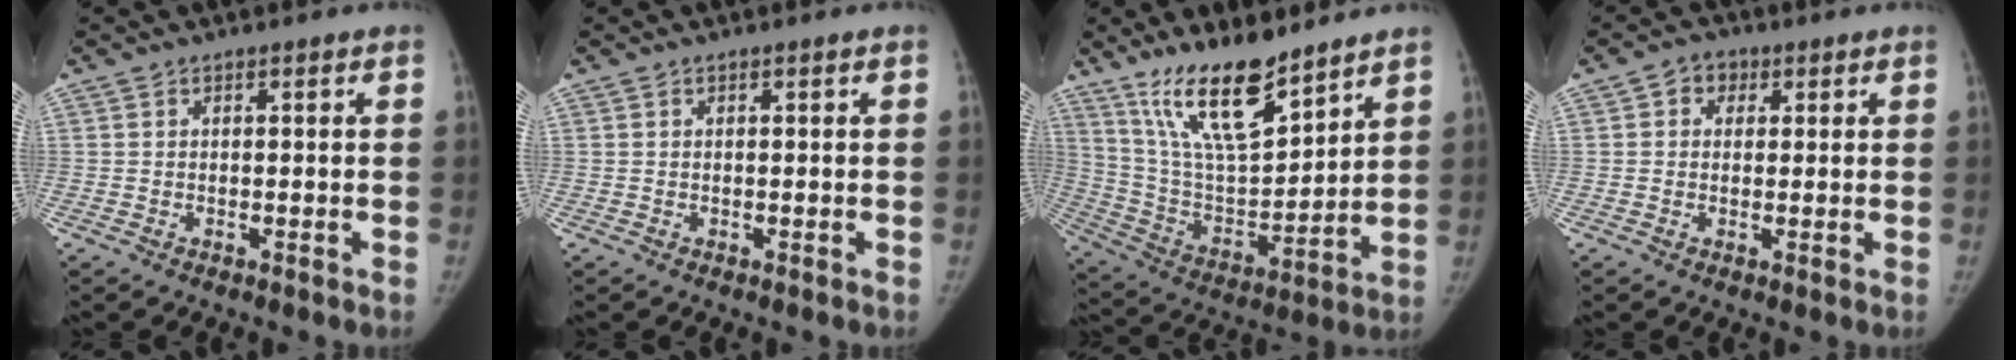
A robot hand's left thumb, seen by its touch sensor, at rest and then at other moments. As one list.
[{"total": 0.0}, {"total": 17.7, "force": [12.8, 5.4, 10.9], "torque": [-0.160, -0.079, 0.243]}, {"total": 3.6, "force": [1.2, 3.0, 1.5], "torque": [-0.003, 0.002, 0.013]}]